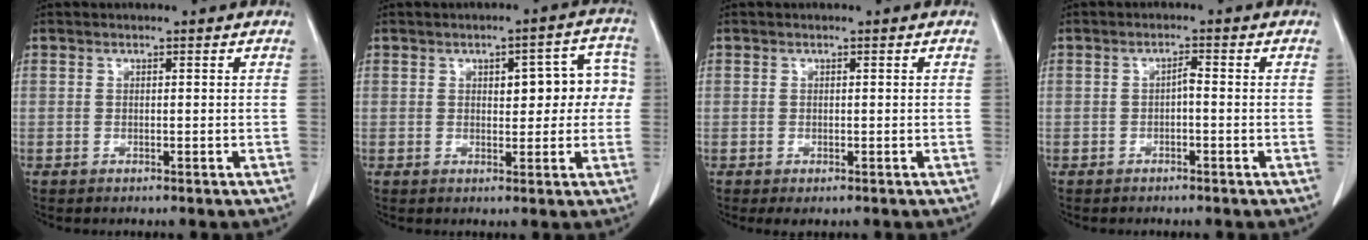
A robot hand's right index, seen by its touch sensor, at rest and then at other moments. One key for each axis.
{"total": 7.4, "fx": 1.1, "fy": 3.2, "fz": 6.6, "tx": -0.068, "ty": 0.036, "tz": 0.013}
{"total": 0.9, "fx": -0.4, "fy": 0.7, "fz": 0.4, "tx": -0.005, "ty": 0.000, "tz": -0.004}
{"total": 1.4, "fx": -0.4, "fy": 0.3, "fz": 1.3, "tx": -0.023, "ty": 0.004, "tz": -0.007}